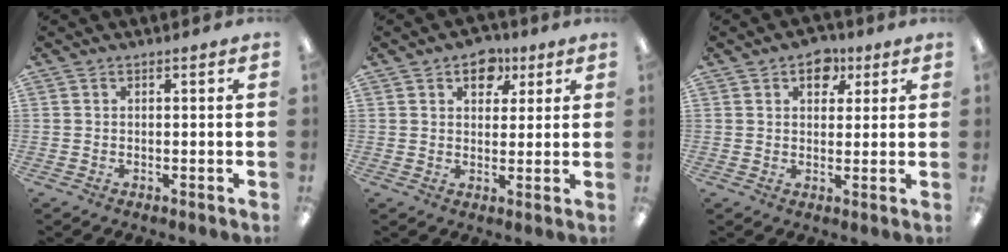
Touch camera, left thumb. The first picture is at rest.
{"total": 7.0, "force": [3.9, 4.8, 3.2], "torque": [-0.020, -0.015, 0.062]}
{"total": 6.1, "force": [3.4, 4.2, 2.9], "torque": [-0.012, -0.014, 0.053]}